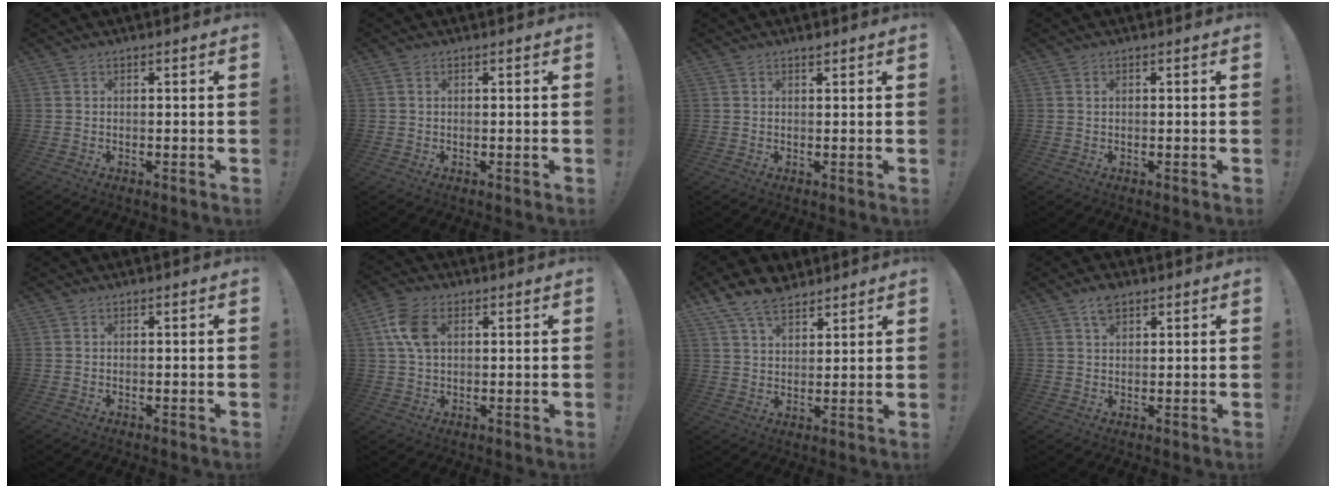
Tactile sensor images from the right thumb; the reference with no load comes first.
{"total": 0.5, "force": [0.2, 0.3, 0.4], "torque": [-0.012, 0.004, 0.005]}
{"total": 0.9, "force": [0.9, 0.2, 0.2], "torque": [0.011, -0.006, 0.013]}
{"total": 0.5, "force": [0.3, 0.2, 0.4], "torque": [-0.014, 0.005, 0.006]}
{"total": 0.0}
{"total": 9.3, "force": [2.6, 6.0, 6.6], "torque": [-0.141, 0.007, 0.051]}
{"total": 9.7, "force": [7.2, 5.1, 4.2], "torque": [-0.083, -0.030, 0.141]}
{"total": 4.4, "force": [2.6, 2.4, 2.5], "torque": [-0.037, -0.007, 0.047]}